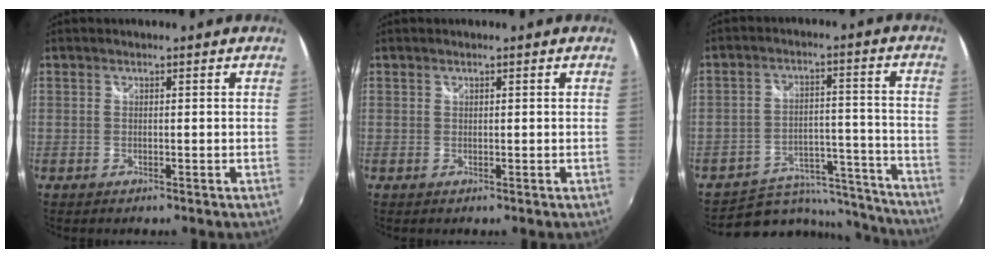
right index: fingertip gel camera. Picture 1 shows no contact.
{"total": 0.0}
{"total": 16.2, "force": [-14.2, 7.2, 3.2], "torque": [-0.054, 0.052, -0.180]}